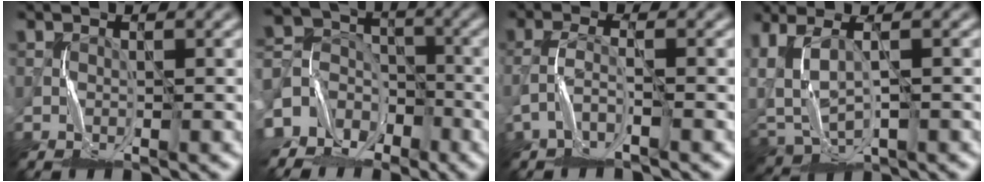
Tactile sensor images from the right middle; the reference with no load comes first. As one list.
[{"total": 8.8, "force": [-5.3, 6.9, 1.2], "torque": [-0.037, -0.006, -0.103]}, {"total": 1.8, "force": [-1.8, -0.1, 0.5], "torque": [-0.015, 0.012, -0.044]}, {"total": 5.1, "force": [1.5, 3.0, 3.8], "torque": [-0.094, 0.007, 0.039]}]